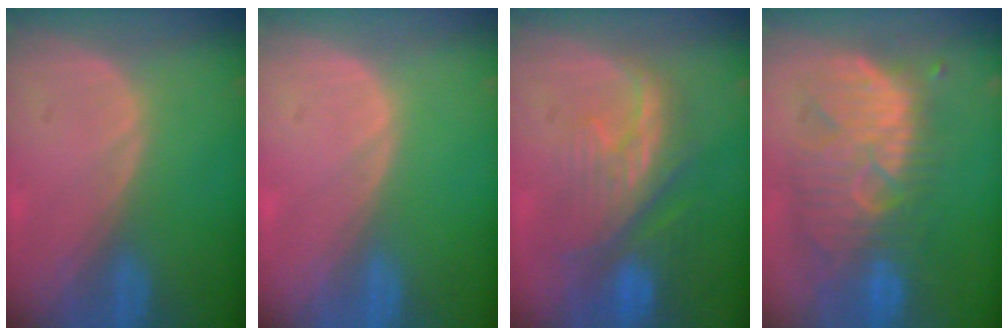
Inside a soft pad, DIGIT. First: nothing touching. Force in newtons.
{"total": 0.0}
{"total": 9.8, "press": 9.0, "slide": 4.1}
{"total": 11.5, "press": 10.9, "slide": 3.7}